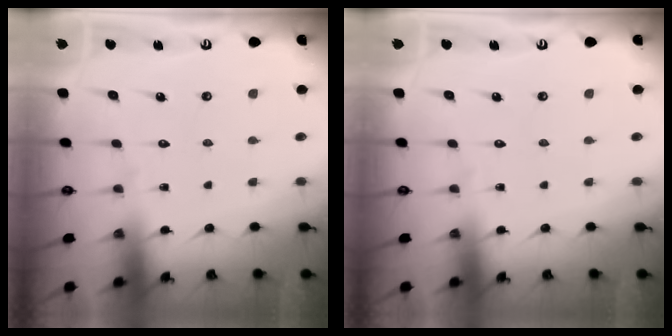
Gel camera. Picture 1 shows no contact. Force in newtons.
{"total": 0.0}